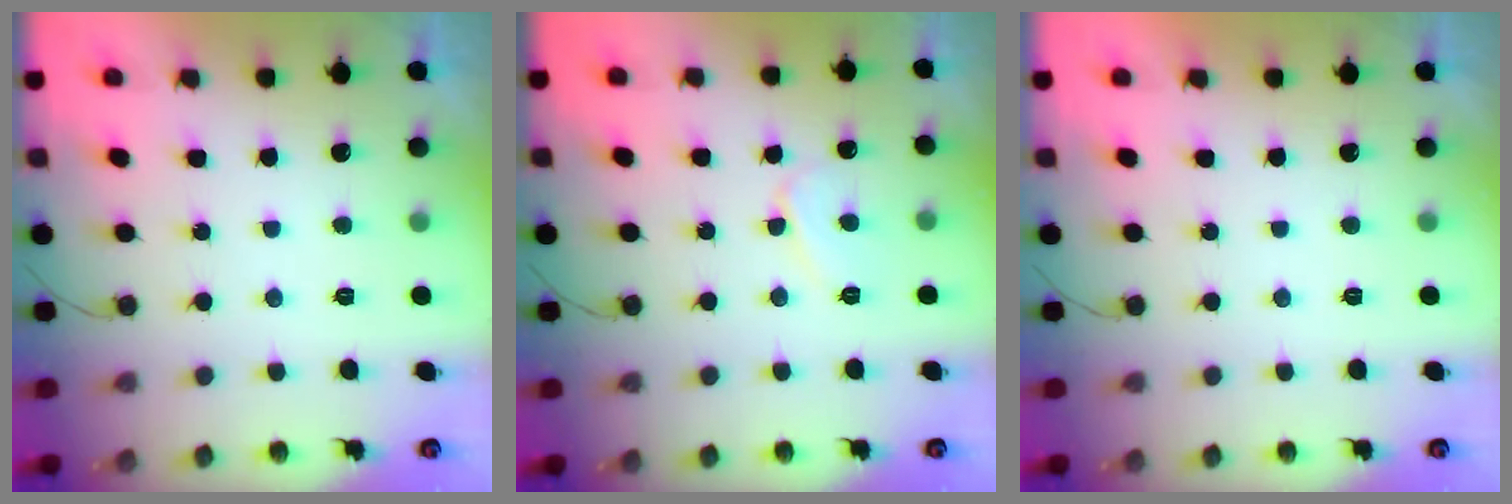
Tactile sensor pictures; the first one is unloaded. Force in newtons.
{"total": 6.1, "press": 6.0, "slide": 0.7}
{"total": 1.7, "press": 1.7, "slide": 0.1}